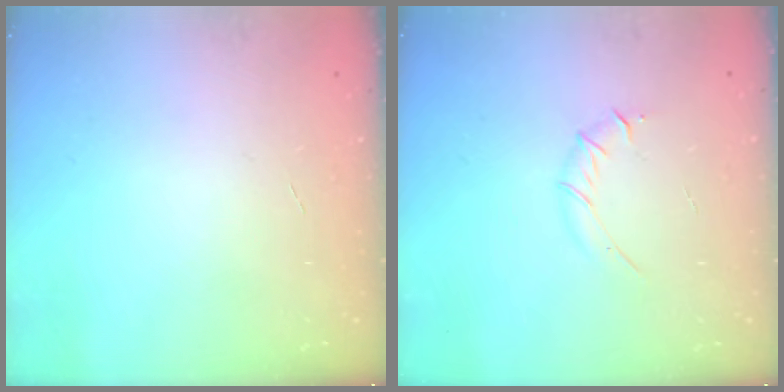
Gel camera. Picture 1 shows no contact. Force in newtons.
{"total": 5.4, "press": 5.1, "slide": 1.6}